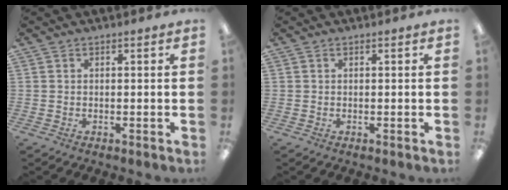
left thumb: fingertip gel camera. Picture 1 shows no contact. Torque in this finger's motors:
{"motor_torque": [-0.23, 0.17, -0.08, 0.00, 0.00]}